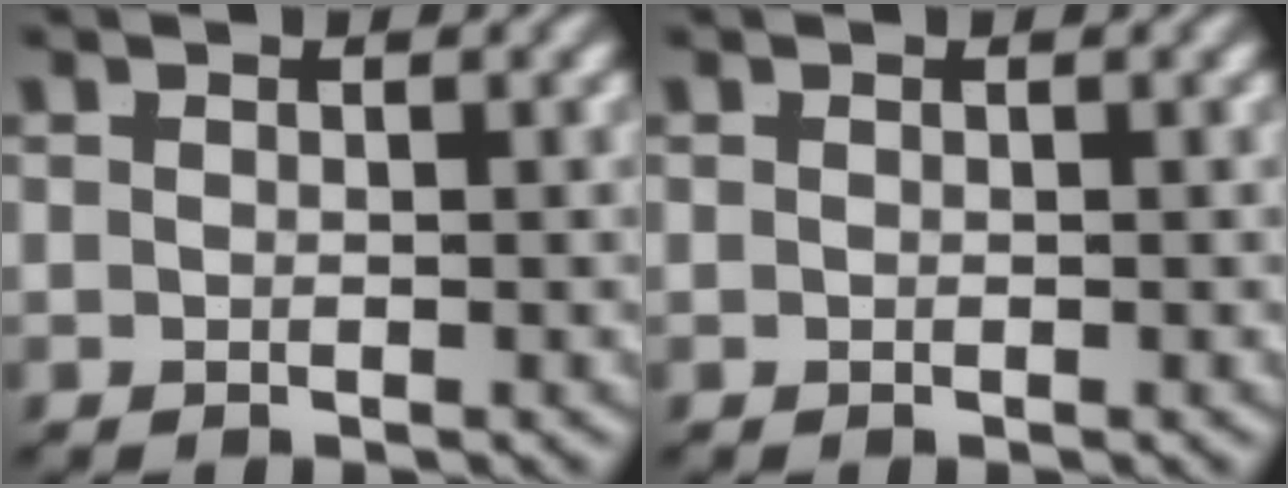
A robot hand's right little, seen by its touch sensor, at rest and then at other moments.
{"total": 0.0}